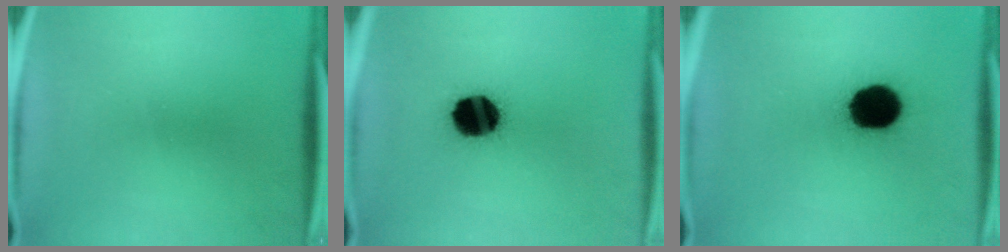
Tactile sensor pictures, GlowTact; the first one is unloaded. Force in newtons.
{"total": 15.3}
{"total": 16.2}